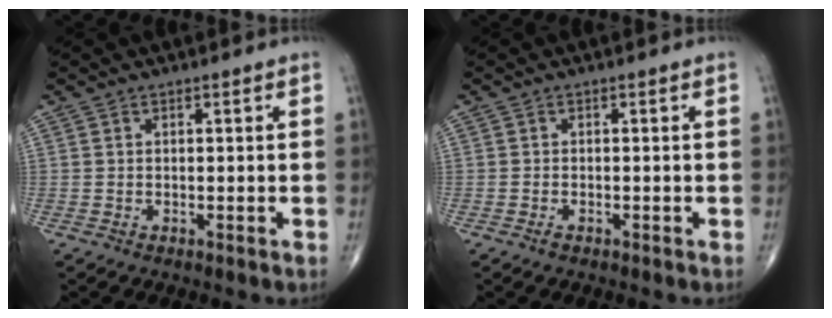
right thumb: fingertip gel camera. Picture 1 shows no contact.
{"total": 0.7, "force": [-0.5, 0.3, 0.4], "torque": [-0.008, 0.002, -0.010]}